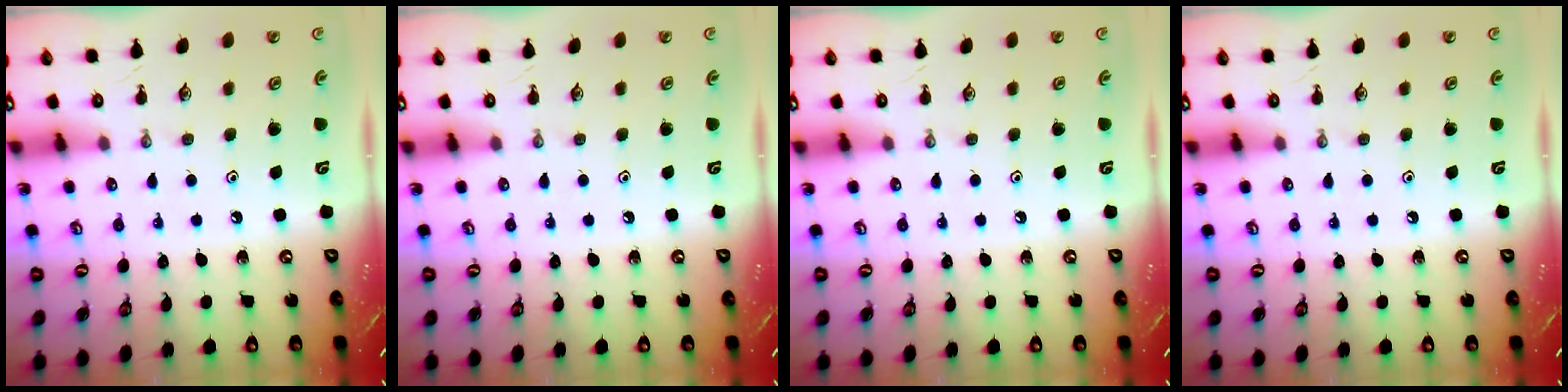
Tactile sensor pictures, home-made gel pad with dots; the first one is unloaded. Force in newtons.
{"total": 0.0}
{"total": 0.0}
{"total": 0.0}